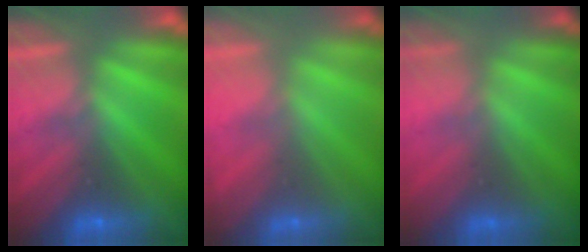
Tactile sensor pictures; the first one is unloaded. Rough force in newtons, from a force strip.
{"total": 2.1}
{"total": 2.4}